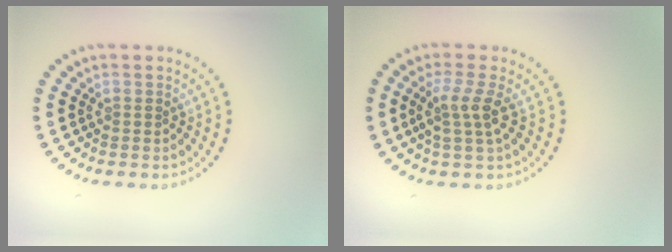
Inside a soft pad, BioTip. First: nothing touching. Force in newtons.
{"total": 2.7, "press": 2.1, "slide": 1.7}